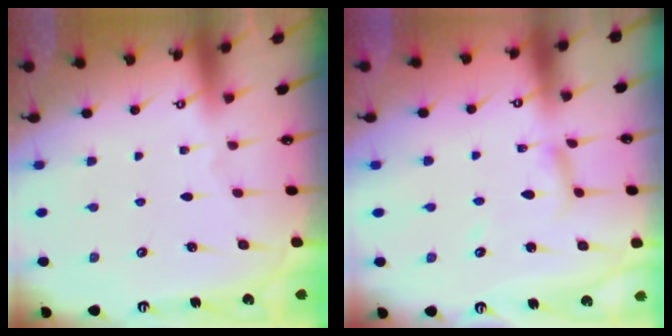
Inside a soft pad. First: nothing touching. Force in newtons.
{"total": 6.1, "press": 6.1, "slide": 0.5}